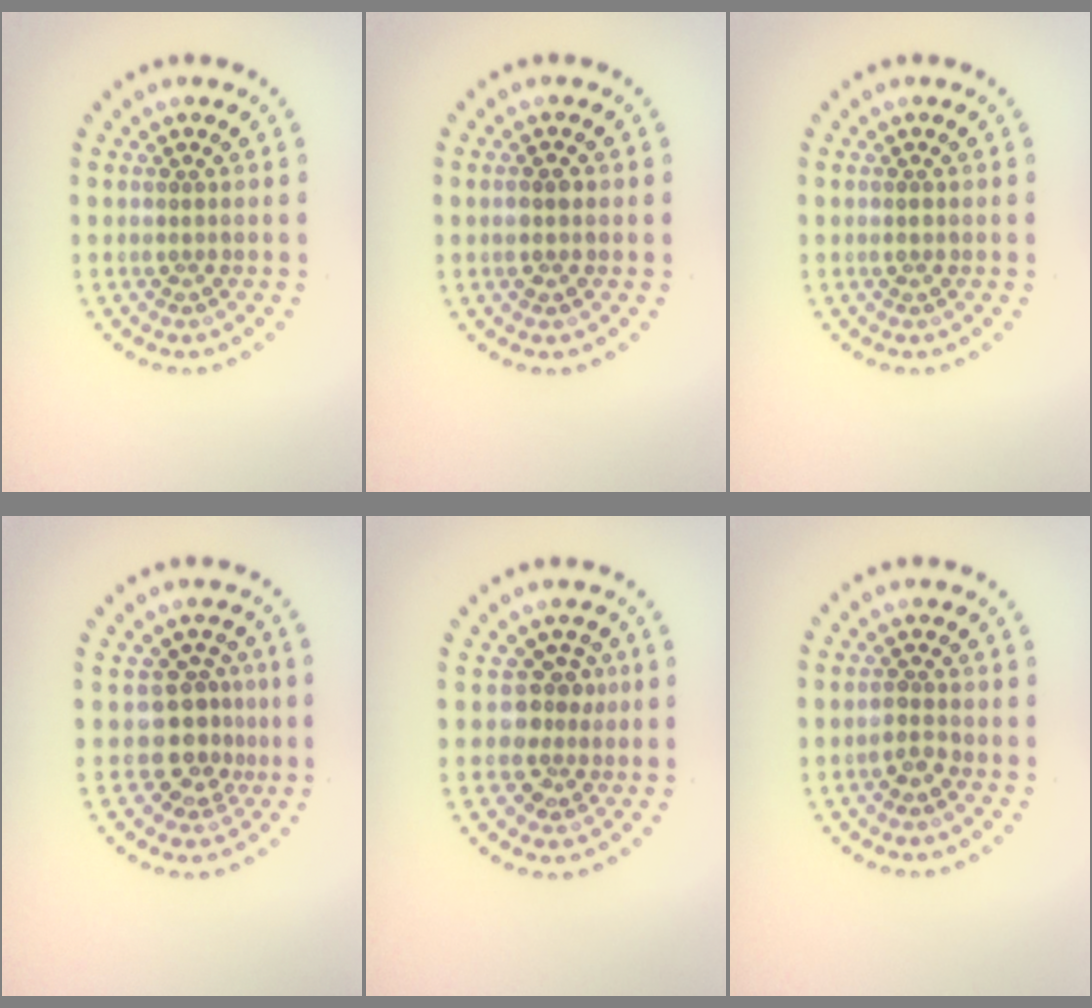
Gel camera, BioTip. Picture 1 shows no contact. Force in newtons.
{"total": 1.4, "press": 1.4, "slide": 0.3}
{"total": 0.8, "press": 0.8, "slide": 0.0}
{"total": 3.2, "press": 2.4, "slide": 2.1}
{"total": 2.7, "press": 2.0, "slide": 1.8}
{"total": 1.2, "press": 1.1, "slide": 0.4}